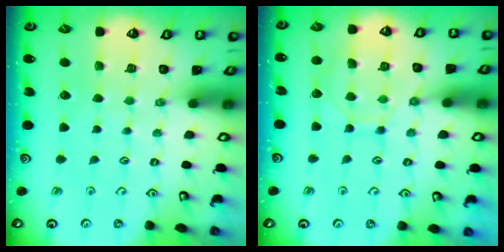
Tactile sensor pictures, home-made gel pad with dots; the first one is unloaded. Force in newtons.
{"total": 8.4, "press": 8.3, "slide": 0.8}